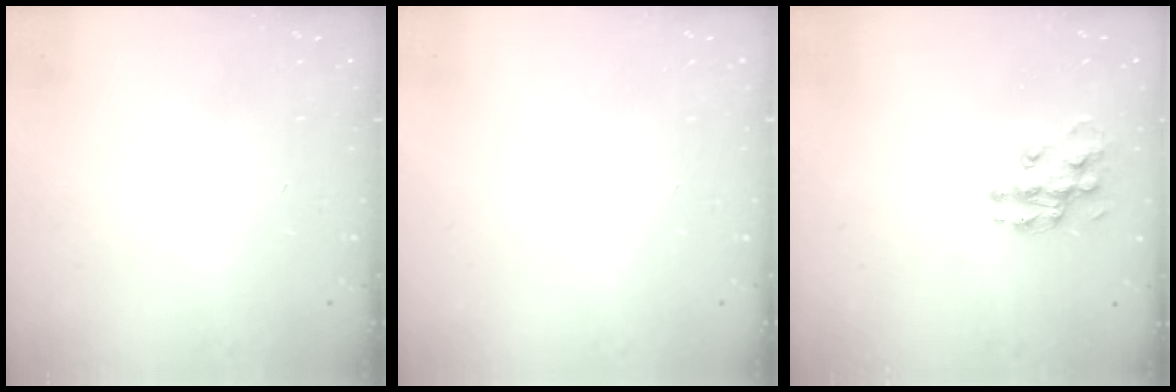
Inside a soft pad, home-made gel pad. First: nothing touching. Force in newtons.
{"total": 0.0}
{"total": 11.3, "press": 11.3, "slide": 0.7}